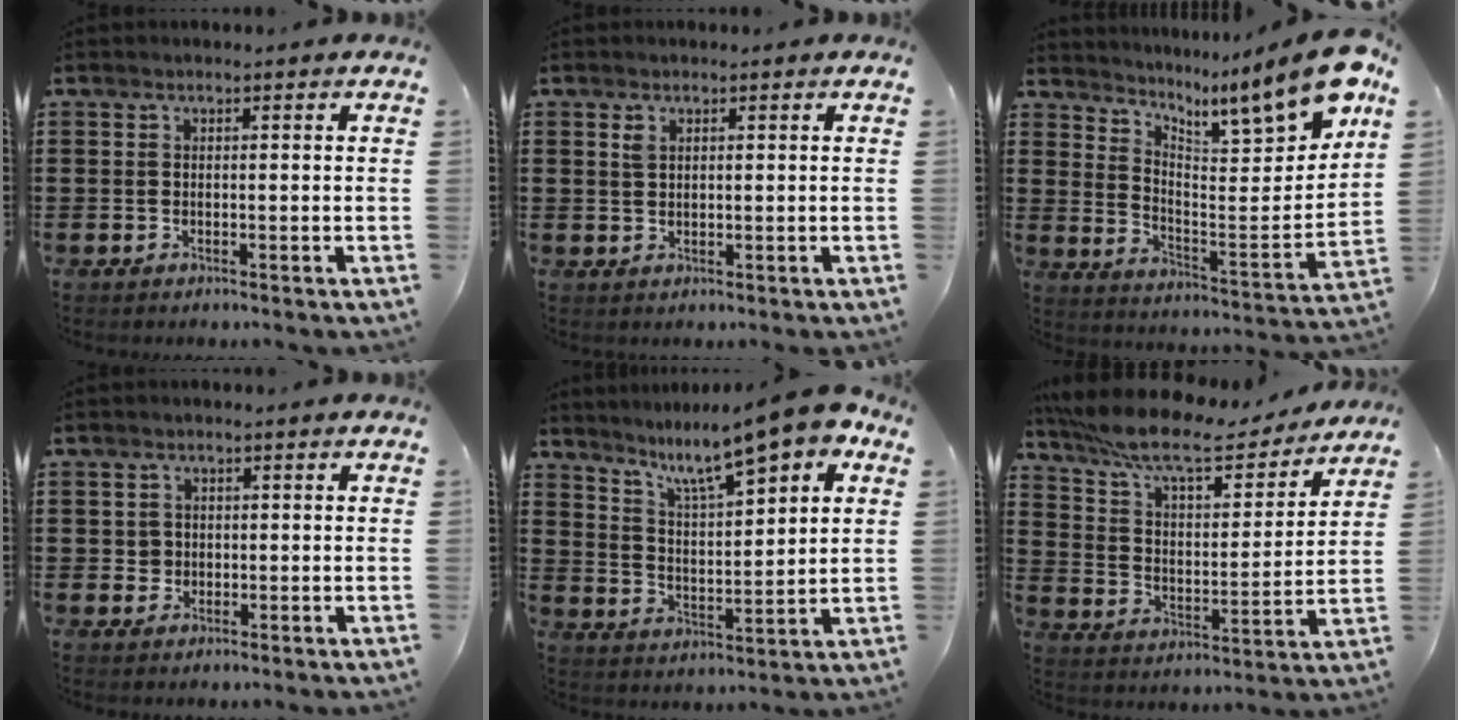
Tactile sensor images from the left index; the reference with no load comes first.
{"total": 1.4, "force": [0.7, 0.6, 1.1], "torque": [-0.025, 0.002, 0.013]}
{"total": 10.1, "force": [8.4, 1.0, 5.6], "torque": [-0.082, -0.084, 0.127]}
{"total": 1.7, "force": [0.2, 1.7, 0.3], "torque": [-0.014, 0.009, 0.001]}
{"total": 10.2, "force": [7.9, 1.4, 6.3], "torque": [-0.126, -0.048, 0.126]}
{"total": 10.7, "force": [9.1, 1.9, 5.2], "torque": [-0.130, -0.055, 0.154]}